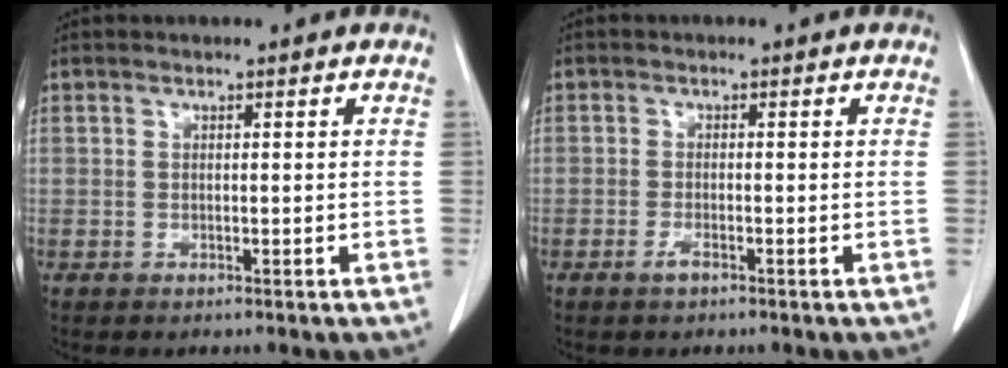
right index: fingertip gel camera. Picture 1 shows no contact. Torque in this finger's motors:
{"motor_torque": [0.23, -0.12, 0.00, 0.02]}